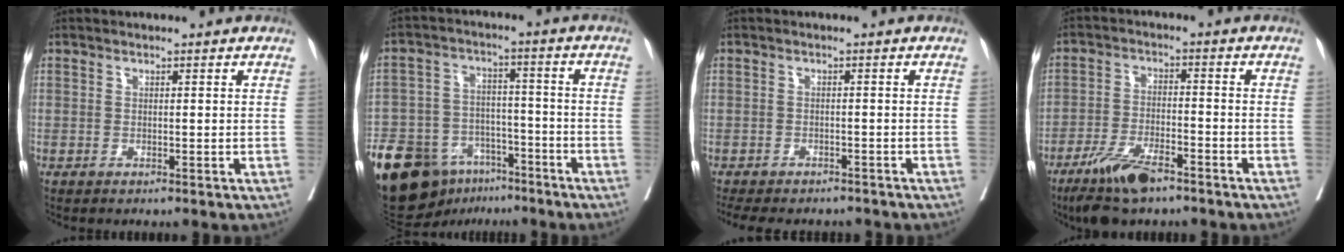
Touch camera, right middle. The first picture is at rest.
{"total": 20.7, "force": [-13.3, 12.0, 10.5], "torque": [-0.258, 0.002, -0.218]}
{"total": 10.7, "force": [-9.3, 3.7, 3.7], "torque": [-0.067, -0.004, -0.120]}
{"total": 9.2, "force": [-6.5, 2.4, 6.0], "torque": [-0.122, -0.015, -0.118]}